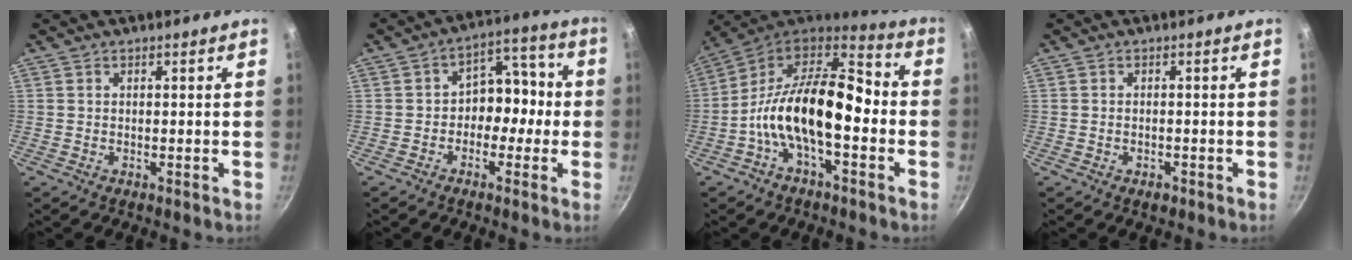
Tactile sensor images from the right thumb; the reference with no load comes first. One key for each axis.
{"total": 8.9, "fx": -1.5, "fy": 6.8, "fz": 5.5, "tx": -0.016, "ty": 0.048, "tz": -0.037}
{"total": 19.1, "fx": -3.5, "fy": 9.6, "fz": 16.1, "tx": -0.267, "ty": 0.051, "tz": -0.082}
{"total": 1.6, "fx": -0.9, "fy": 0.9, "fz": 0.9, "tx": -0.017, "ty": 0.005, "tz": -0.012}